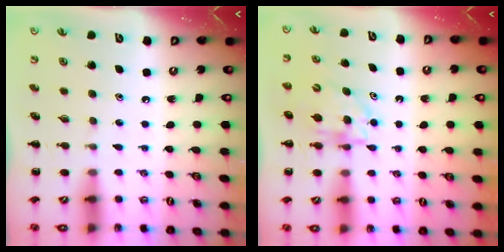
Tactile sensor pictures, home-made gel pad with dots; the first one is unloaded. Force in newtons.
{"total": 5.8, "press": 5.8, "slide": 0.5}